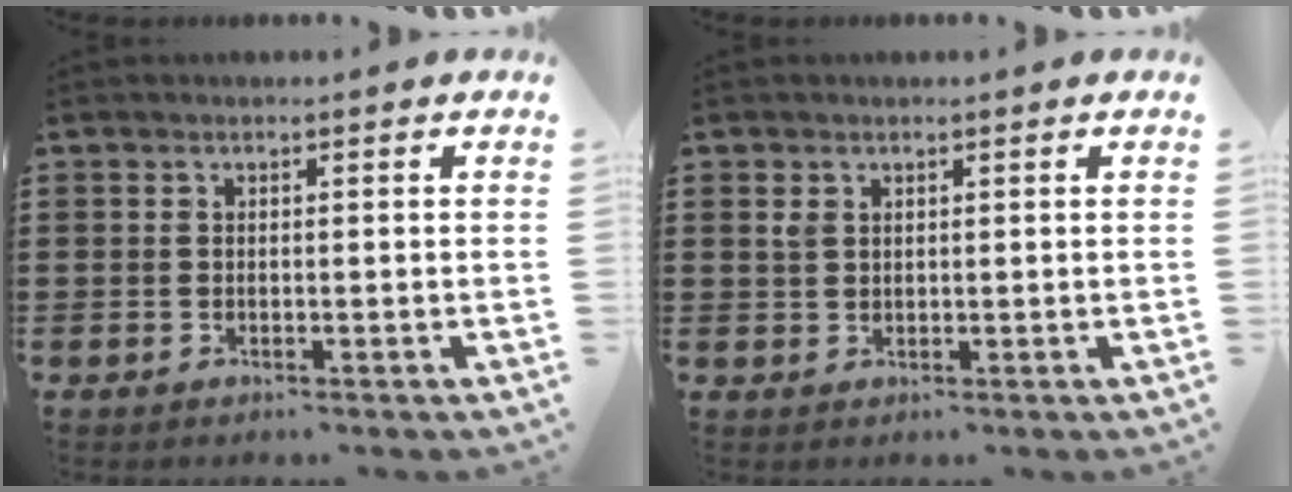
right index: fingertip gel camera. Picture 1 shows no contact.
{"total": 1.6, "force": [0.9, 1.0, 0.7], "torque": [-0.017, 0.005, 0.017]}